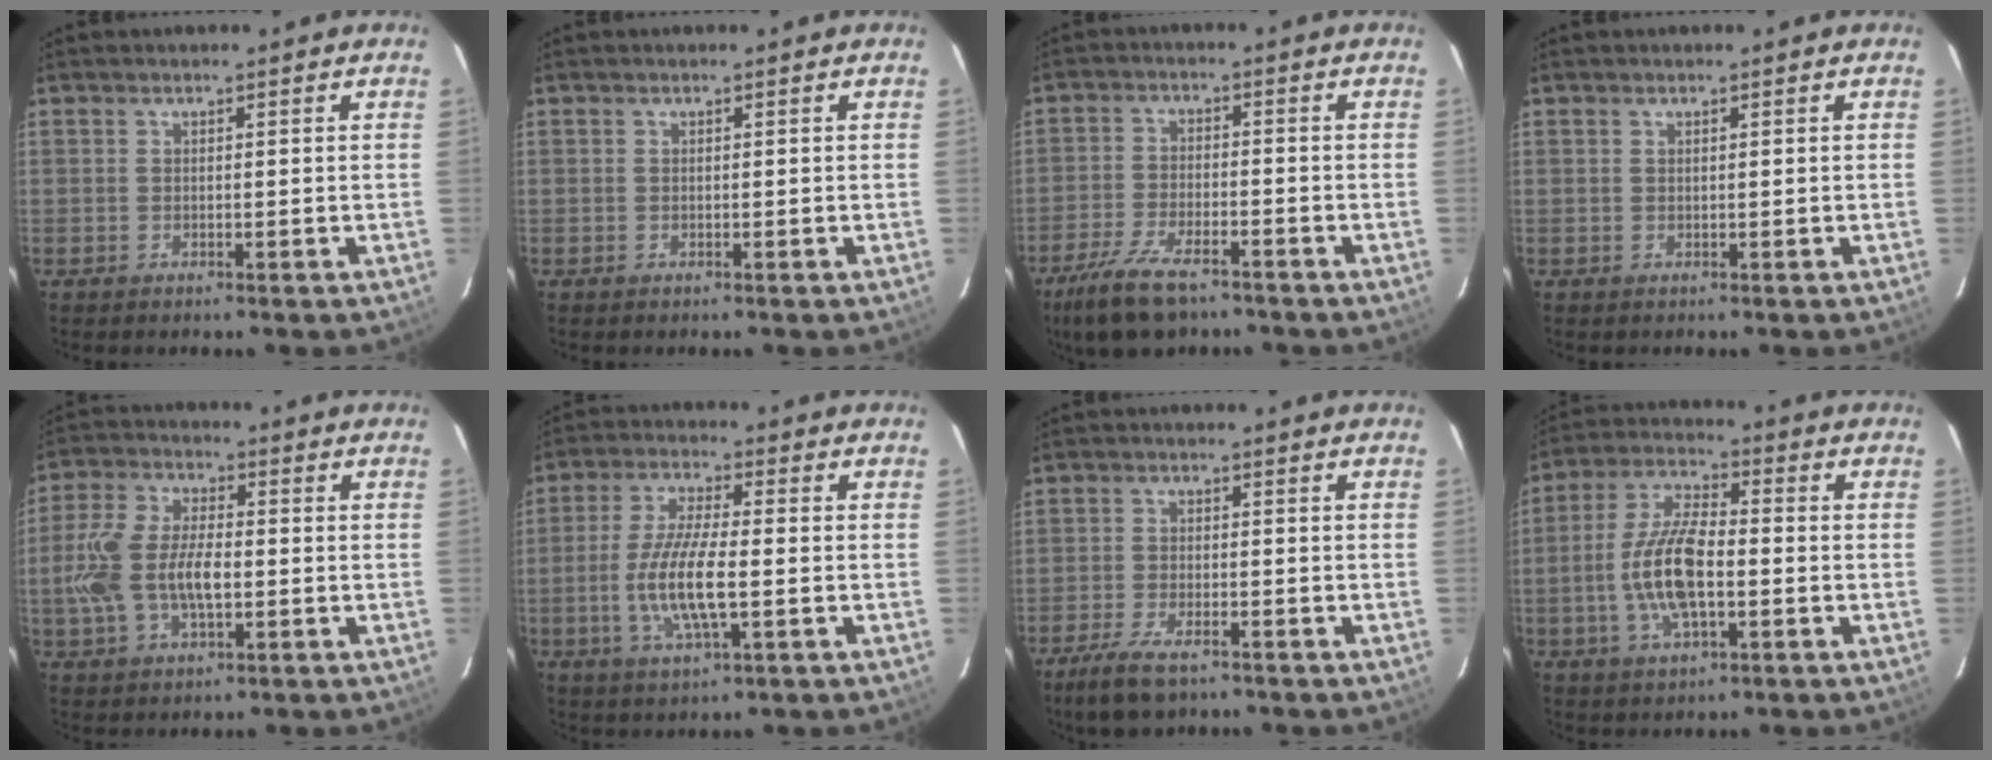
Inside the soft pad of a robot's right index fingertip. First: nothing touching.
{"total": 0.0}
{"total": 11.4, "force": [-8.3, 4.1, 6.7], "torque": [-0.162, -0.022, -0.153]}
{"total": 0.0}
{"total": 12.4, "force": [-1.7, 6.3, 10.5], "torque": [-0.224, 0.006, -0.032]}
{"total": 11.0, "force": [-2.2, 2.6, 10.4], "torque": [-0.211, -0.005, -0.045]}
{"total": 7.7, "force": [-5.6, 2.5, 4.7], "torque": [-0.121, -0.019, -0.104]}
{"total": 12.4, "force": [-2.5, 4.7, 11.2], "torque": [-0.232, 0.003, -0.049]}